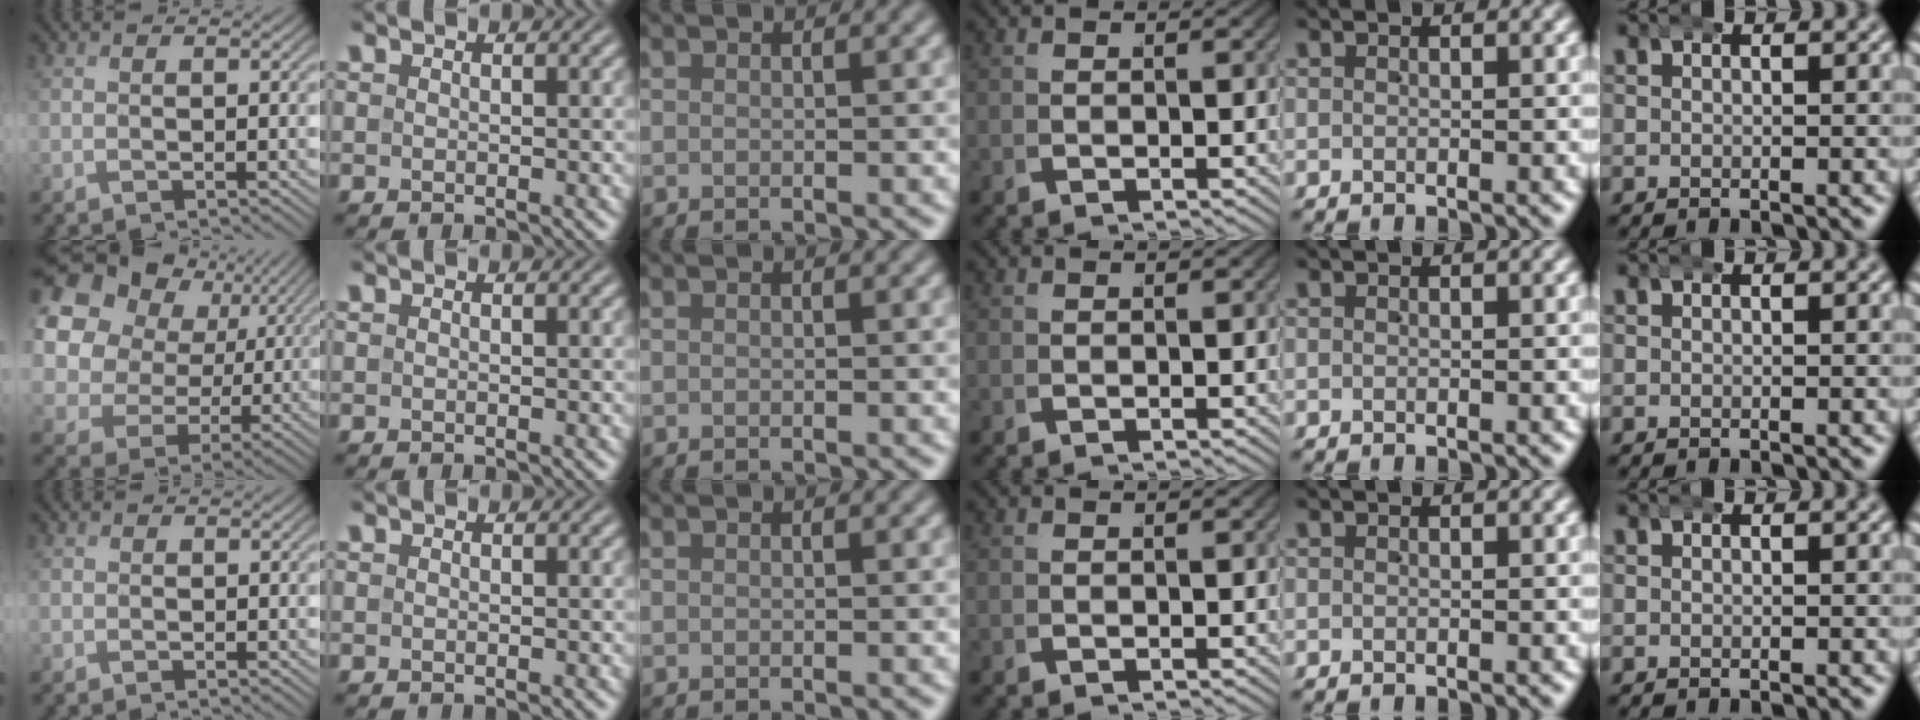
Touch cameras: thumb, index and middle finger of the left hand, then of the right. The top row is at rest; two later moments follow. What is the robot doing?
{"motion": "wrap", "object": "aluminum foil"}